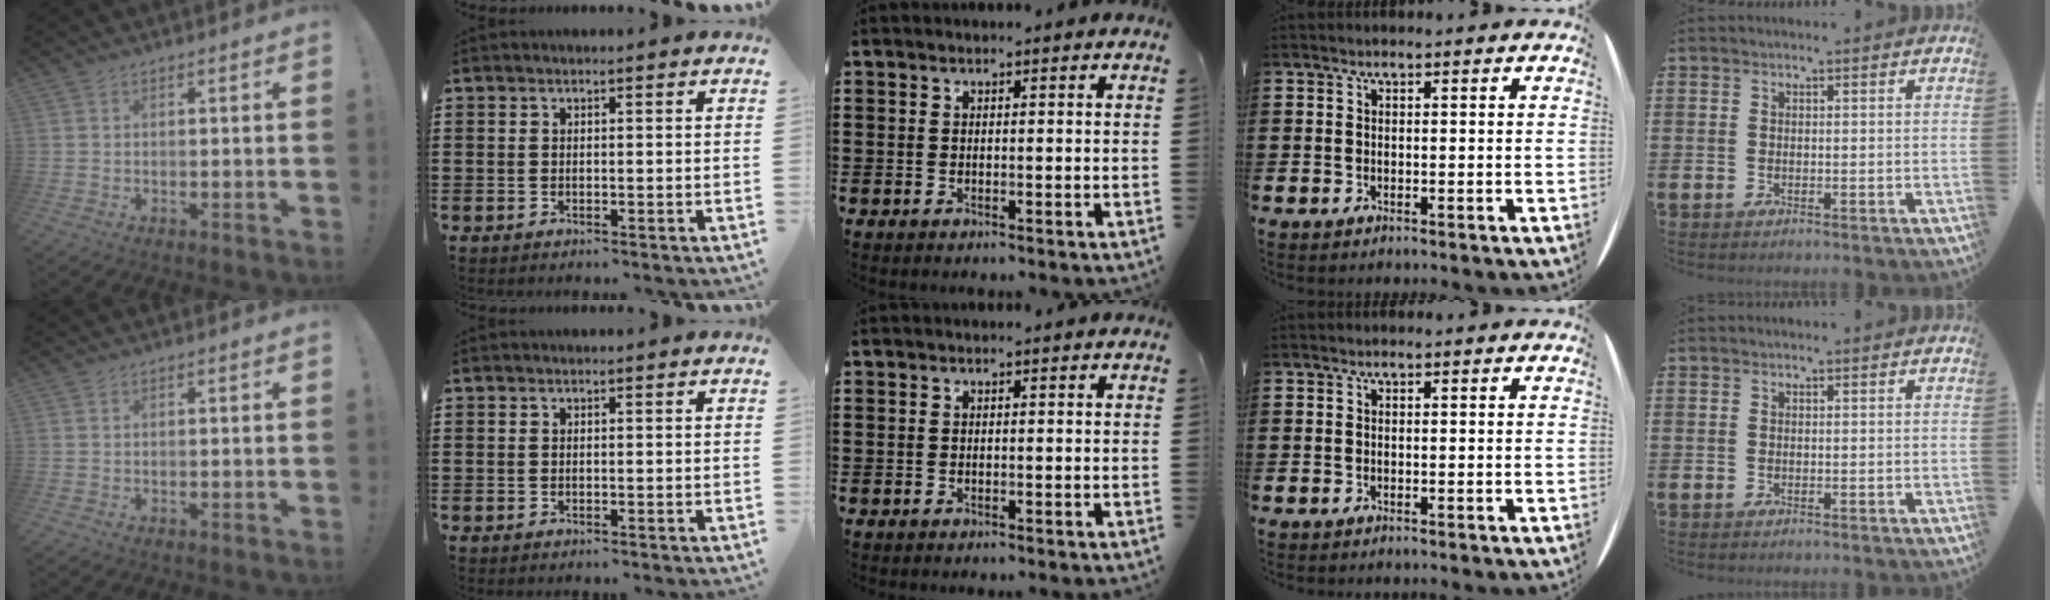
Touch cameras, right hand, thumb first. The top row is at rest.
{}